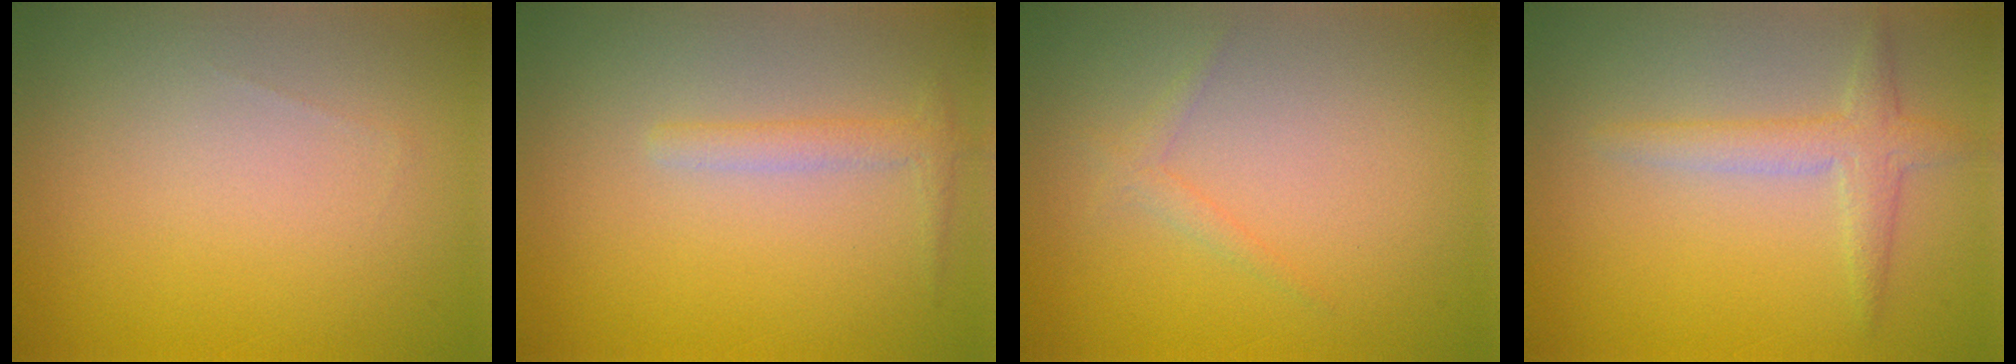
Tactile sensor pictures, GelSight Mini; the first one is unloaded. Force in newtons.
{"total": 1.4, "press": 1.4, "slide": 0.1}
{"total": 1.0, "press": 1.0, "slide": 0.1}
{"total": 2.4, "press": 2.4, "slide": 0.1}